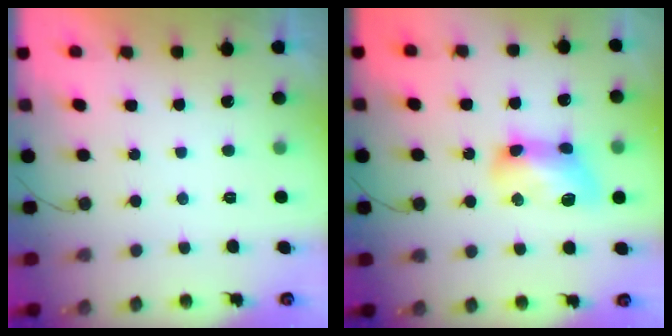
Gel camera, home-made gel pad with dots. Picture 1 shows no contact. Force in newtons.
{"total": 12.5, "press": 12.5, "slide": 0.4}